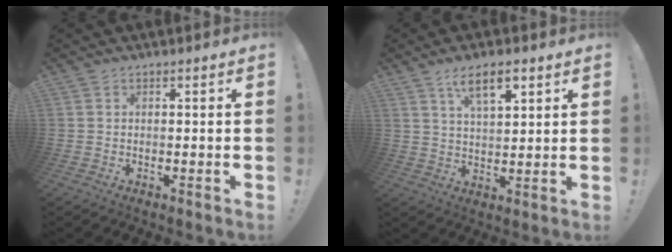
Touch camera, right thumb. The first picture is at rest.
{"total": 8.6, "force": [5.1, 3.1, 6.2], "torque": [-0.097, -0.019, 0.087]}